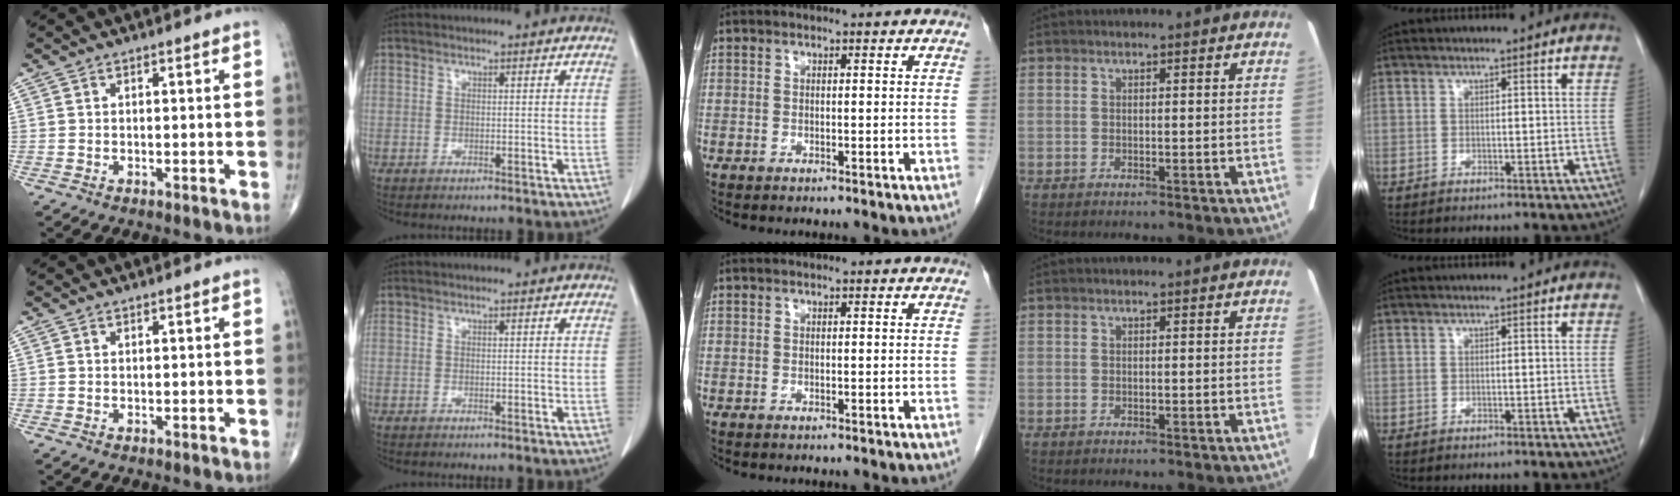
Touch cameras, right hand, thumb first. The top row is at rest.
{}